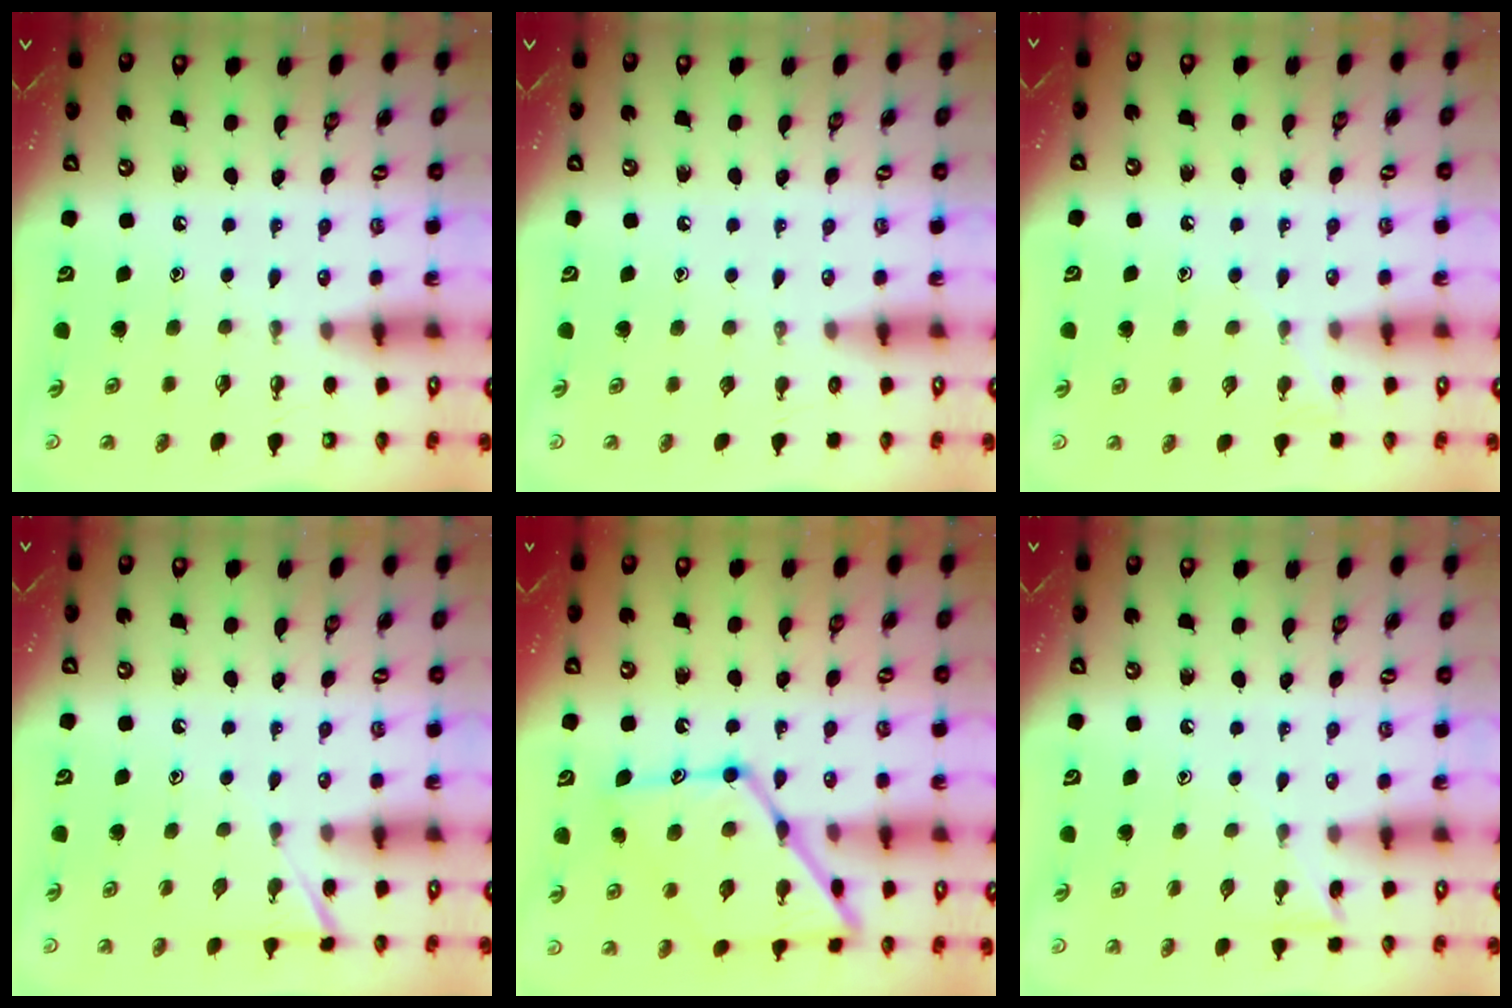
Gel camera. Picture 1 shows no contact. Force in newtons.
{"total": 0.0}
{"total": 6.8, "press": 6.7, "slide": 0.7}
{"total": 4.9, "press": 4.9, "slide": 0.6}
{"total": 19.7, "press": 19.7, "slide": 1.6}
{"total": 6.8, "press": 6.8, "slide": 0.6}